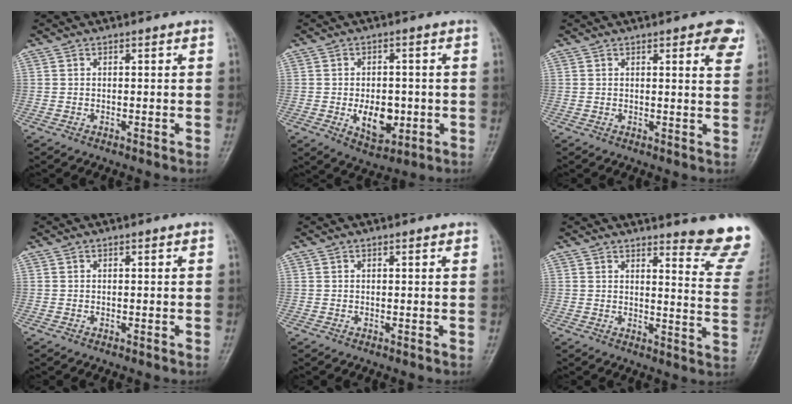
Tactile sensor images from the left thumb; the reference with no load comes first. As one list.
[{"total": 8.1, "force": [-1.5, 5.2, 6.1], "torque": [-0.070, -0.004, -0.011]}, {"total": 5.5, "force": [3.0, 1.6, 4.4], "torque": [-0.034, -0.011, 0.028]}, {"total": 0.0}, {"total": 0.8, "force": [0.6, 0.2, 0.5], "torque": [-0.006, 0.001, 0.004]}, {"total": 13.7, "force": [12.3, 1.3, 5.9], "torque": [-0.049, -0.133, 0.127]}]